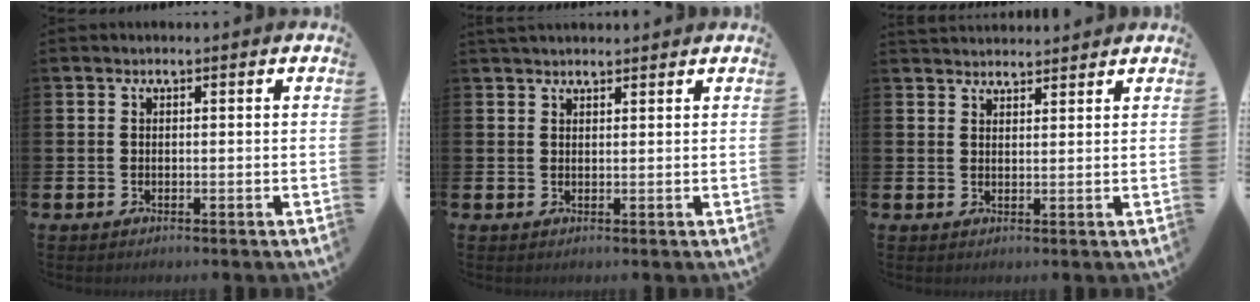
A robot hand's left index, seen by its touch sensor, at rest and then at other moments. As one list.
[{"total": 1.8, "force": [1.7, 0.5, 0.3], "torque": [0.000, -0.004, 0.030]}, {"total": 2.6, "force": [2.6, 0.5, 0.0], "torque": [0.003, -0.015, 0.046]}]